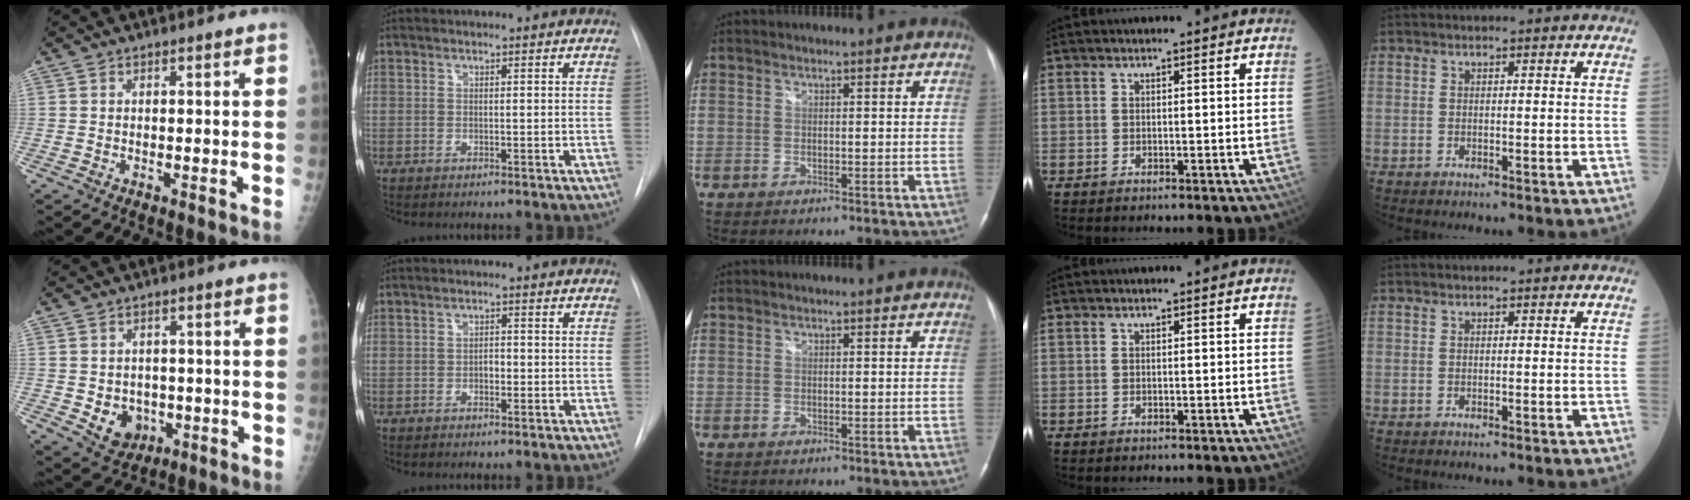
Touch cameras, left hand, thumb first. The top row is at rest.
{"thumb": {"total": 6.5, "force": [-1.4, 5.4, 3.3], "torque": [-0.024, 0.004, -0.006]}, "index": {"total": 1.8, "force": [-1.1, 0.9, 1.0], "torque": [-0.013, -0.002, -0.019]}}